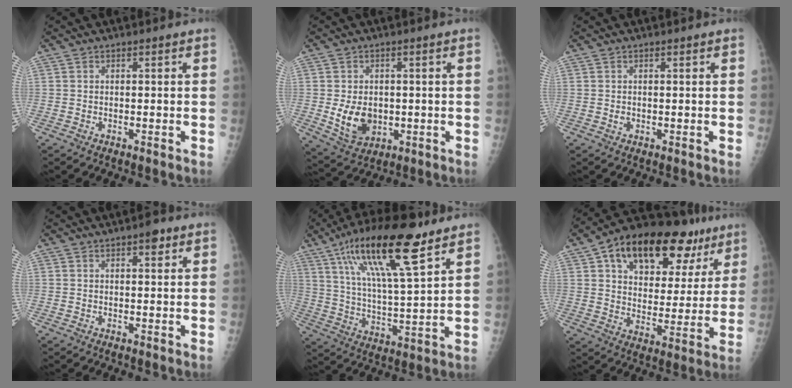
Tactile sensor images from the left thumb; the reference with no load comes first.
{"total": 8.0, "force": [-0.6, 5.9, 5.3], "torque": [-0.071, -0.010, 0.007]}
{"total": 0.8, "force": [0.1, 0.7, 0.5], "torque": [-0.006, 0.000, 0.003]}
{"total": 2.4, "force": [1.4, 0.9, 1.8], "torque": [-0.018, -0.004, 0.017]}
{"total": 20.5, "force": [11.9, 5.1, 16.0], "torque": [-0.273, -0.035, 0.212]}
{"total": 25.2, "force": [13.3, 13.6, 16.5], "torque": [-0.208, 0.005, 0.203]}